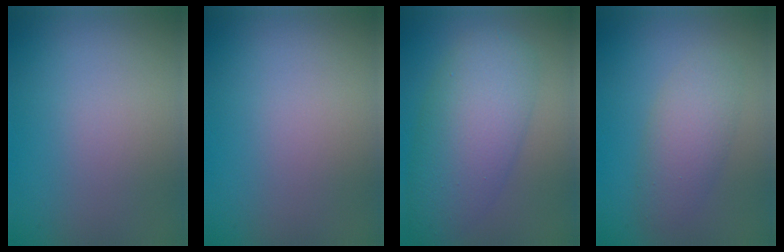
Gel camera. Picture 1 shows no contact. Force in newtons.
{"total": 0.0}
{"total": 7.0, "press": 7.0, "slide": 0.1}
{"total": 3.3, "press": 3.3, "slide": 0.2}